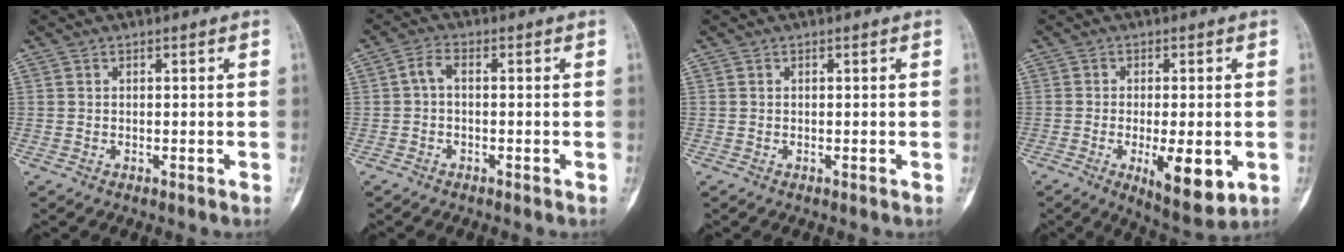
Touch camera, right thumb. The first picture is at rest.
{"total": 2.5, "force": [-0.3, 1.2, 2.2], "torque": [-0.041, 0.009, -0.010]}
{"total": 0.0}
{"total": 9.9, "force": [-2.6, 3.4, 8.9], "torque": [-0.127, -0.020, -0.034]}